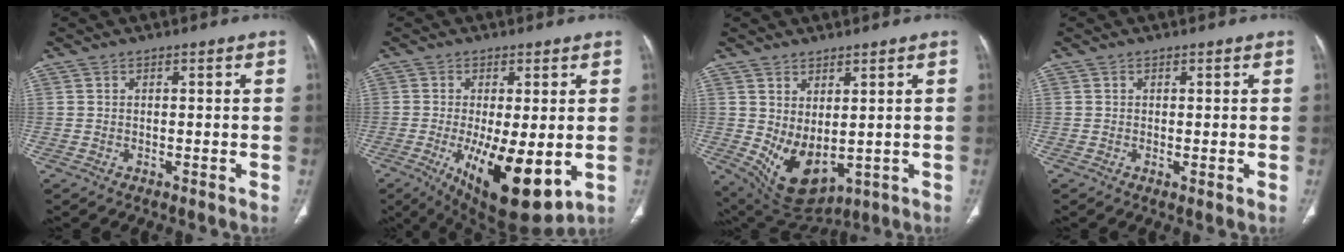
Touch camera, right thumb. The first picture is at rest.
{"total": 15.9, "force": [-3.8, 5.8, 14.3], "torque": [-0.224, -0.028, -0.040]}
{"total": 9.9, "force": [0.0, 5.6, 8.1], "torque": [-0.132, -0.017, 0.033]}
{"total": 0.8, "force": [0.0, 0.3, 0.7], "torque": [-0.018, -0.005, 0.000]}